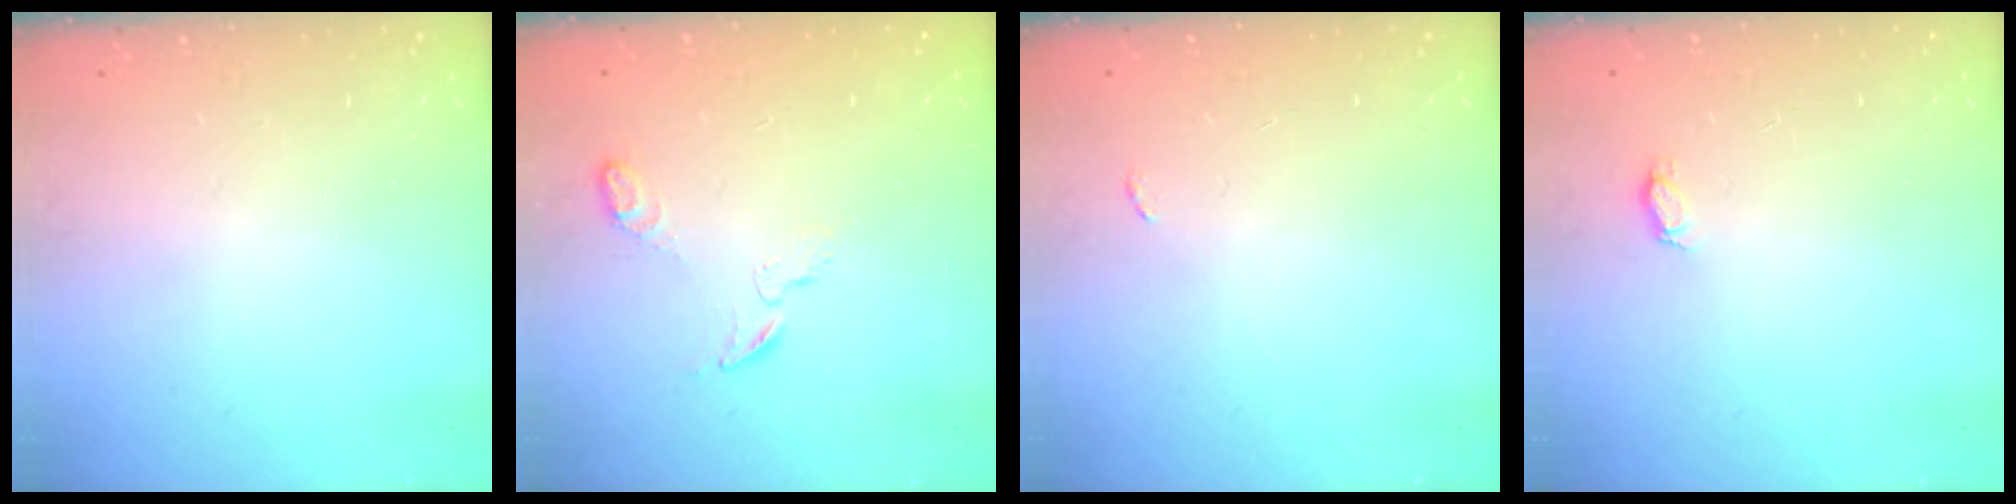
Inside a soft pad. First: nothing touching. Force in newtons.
{"total": 5.2, "press": 5.2, "slide": 0.6}
{"total": 2.0, "press": 2.0, "slide": 0.3}
{"total": 3.7, "press": 3.6, "slide": 0.5}